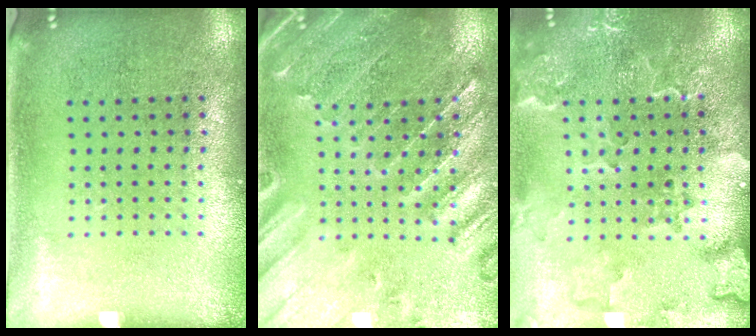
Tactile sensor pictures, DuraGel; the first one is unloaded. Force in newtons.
{"total": 1.0, "press": 0.9, "slide": 0.3}
{"total": 2.7, "press": 2.4, "slide": 1.2}